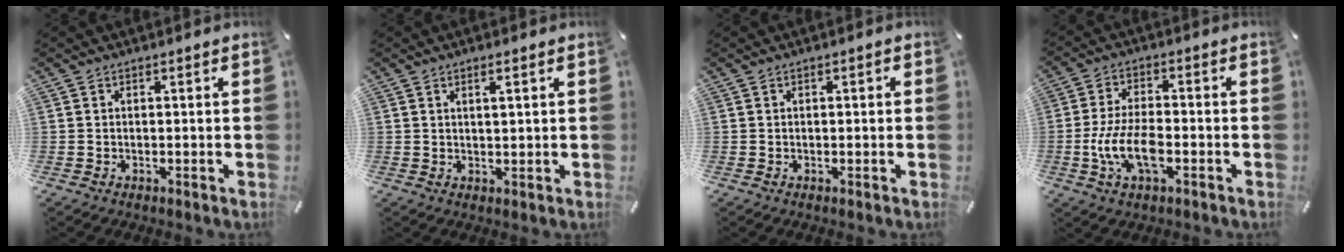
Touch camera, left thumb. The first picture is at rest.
{"total": 1.8, "force": [0.9, 0.2, 1.6], "torque": [-0.033, 0.000, 0.015]}
{"total": 0.6, "force": [-0.1, 0.3, 0.5], "torque": [-0.010, 0.001, -0.003]}
{"total": 9.6, "force": [-3.1, 4.4, 8.0], "torque": [-0.167, 0.003, -0.053]}